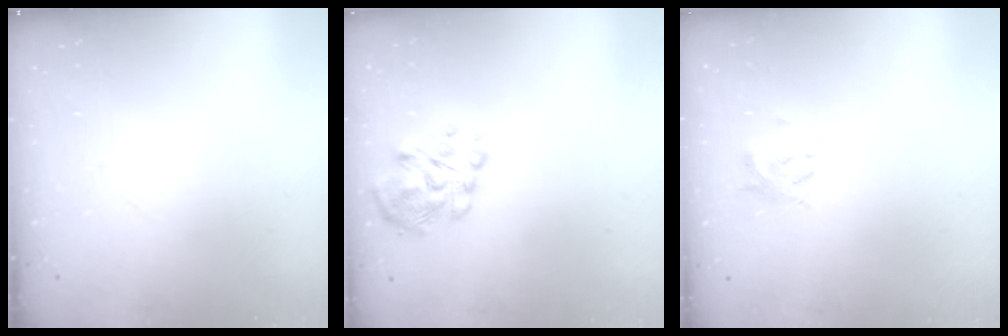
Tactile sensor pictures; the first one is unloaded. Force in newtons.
{"total": 9.3, "press": 9.1, "slide": 1.5}
{"total": 2.8, "press": 2.8, "slide": 0.6}